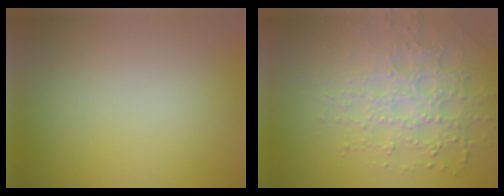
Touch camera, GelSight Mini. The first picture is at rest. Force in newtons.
{"total": 5.9, "press": 4.7, "slide": 3.6}